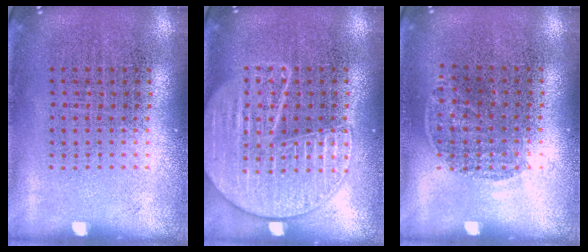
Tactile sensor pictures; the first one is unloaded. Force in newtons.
{"total": 1.9, "press": 1.9, "slide": 0.2}
{"total": 0.5, "press": 0.2, "slide": 0.5}